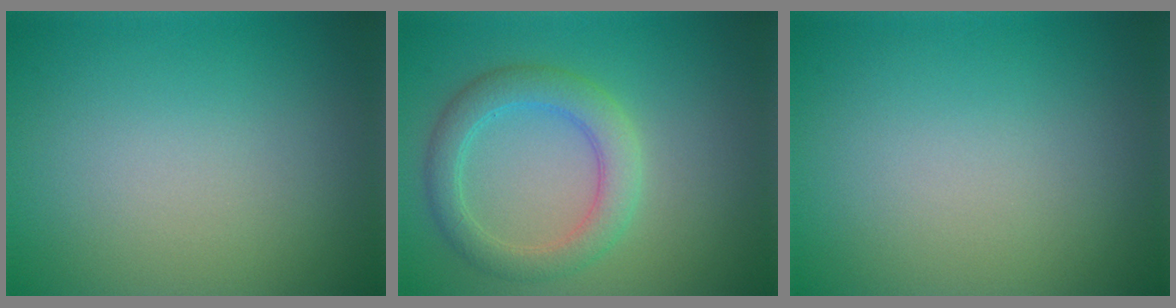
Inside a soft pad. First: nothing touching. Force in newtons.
{"total": 3.7, "press": 3.7, "slide": 0.3}
{"total": 0.0}